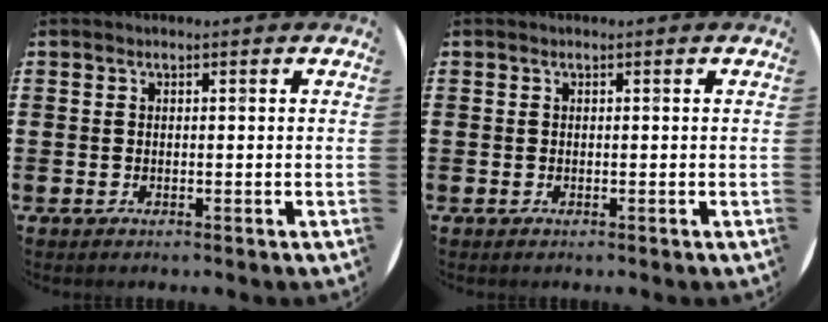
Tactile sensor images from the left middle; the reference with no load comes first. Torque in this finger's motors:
{"motor_torque": [0.00, 0.00, -0.02, 0.00]}